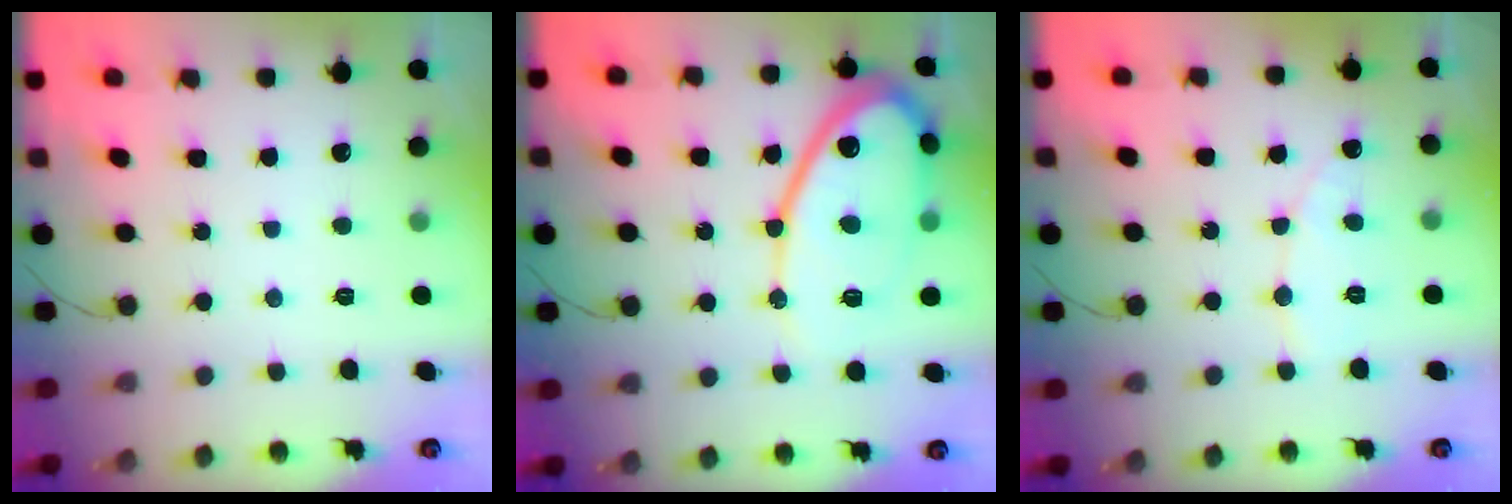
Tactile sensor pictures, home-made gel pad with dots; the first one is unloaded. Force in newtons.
{"total": 15.1, "press": 15.0, "slide": 1.4}
{"total": 6.0, "press": 6.0, "slide": 0.5}